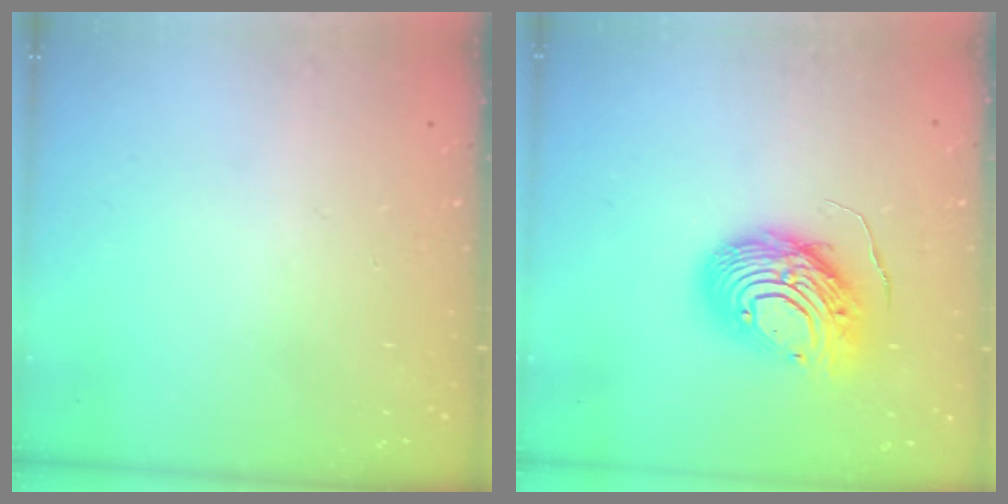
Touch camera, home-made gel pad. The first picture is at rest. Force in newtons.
{"total": 12.9, "press": 12.8, "slide": 1.3}